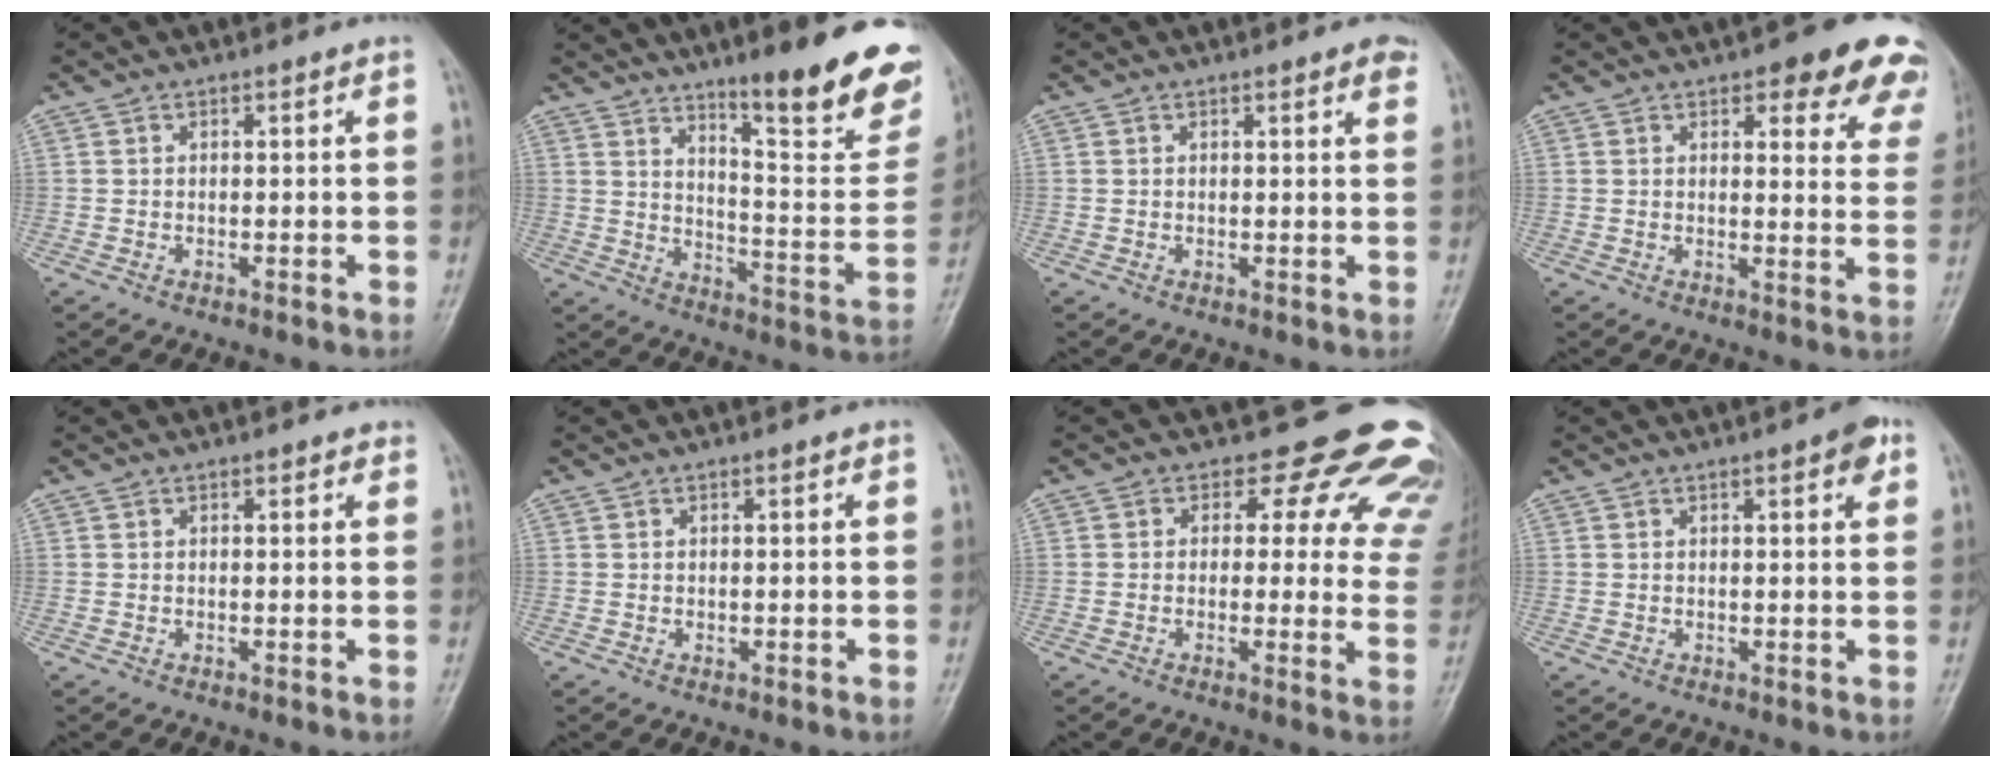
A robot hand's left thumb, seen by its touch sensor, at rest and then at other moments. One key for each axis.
{"total": 22.2, "fx": 14.6, "fy": 4.7, "fz": 16.0, "tx": -0.180, "ty": -0.095, "tz": 0.211}
{"total": 3.0, "fx": 1.9, "fy": 0.8, "fz": 2.3, "tx": -0.017, "ty": -0.002, "tz": 0.017}
{"total": 13.6, "fx": 9.2, "fy": 5.2, "fz": 8.5, "tx": -0.044, "ty": -0.036, "tz": 0.087}
{"total": 1.0, "fx": 0.6, "fy": 0.6, "fz": 0.6, "tx": 0.002, "ty": -0.002, "tz": 0.003}
{"total": 0.6, "fx": 0.1, "fy": 0.4, "fz": 0.4, "tx": -0.003, "ty": 0.000, "tz": 0.001}
{"total": 16.5, "fx": 12.7, "fy": 8.2, "fz": 6.7, "tx": -0.019, "ty": -0.066, "tz": 0.118}
{"total": 3.4, "fx": 1.7, "fy": 1.0, "fz": 2.8, "tx": -0.029, "ty": -0.002, "tz": 0.016}